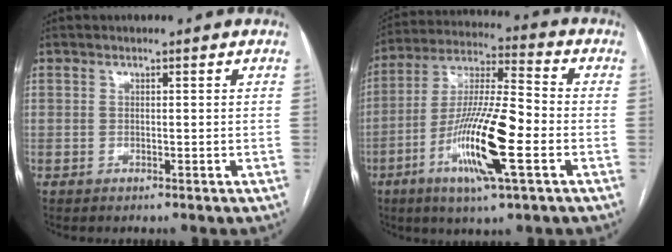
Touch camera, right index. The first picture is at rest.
{"total": 16.0, "force": [-5.2, 1.6, 15.0], "torque": [-0.290, -0.011, -0.096]}